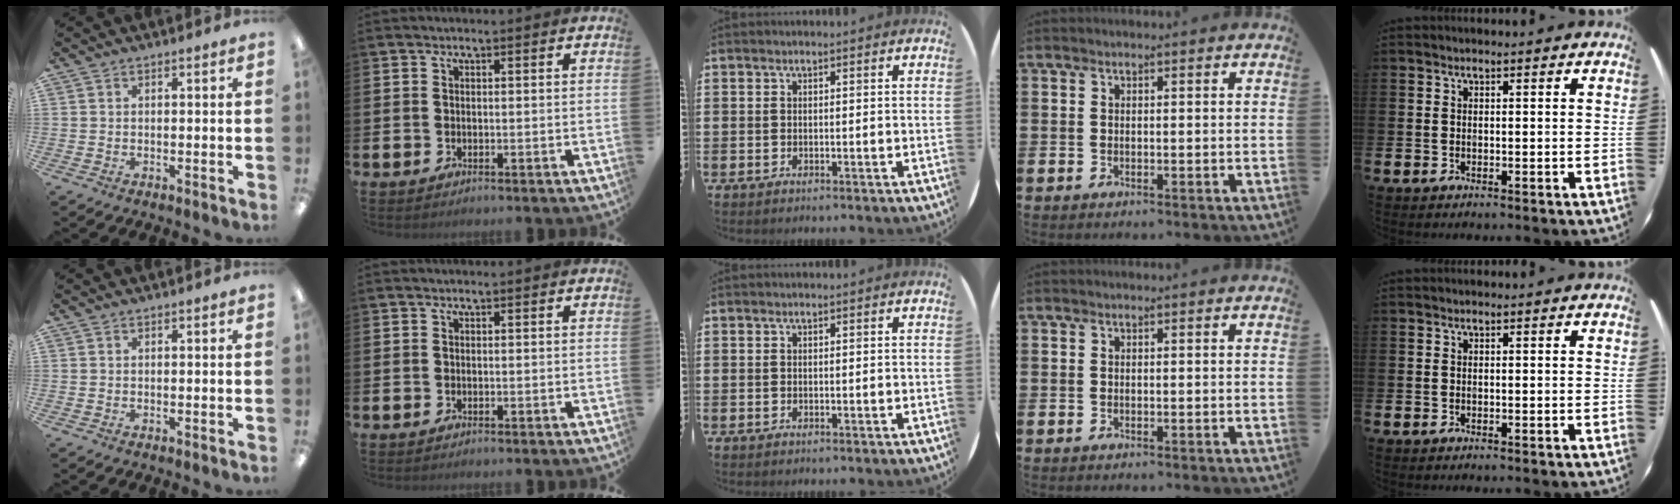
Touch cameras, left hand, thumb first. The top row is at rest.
{}